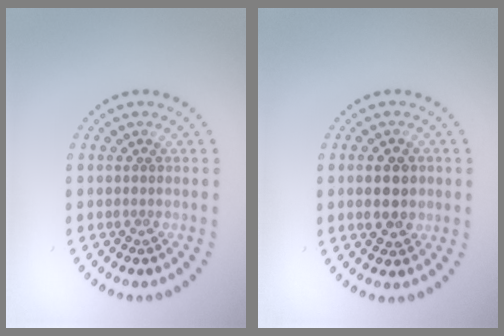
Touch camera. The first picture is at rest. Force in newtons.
{"total": 3.9, "press": 3.9, "slide": 0.2}